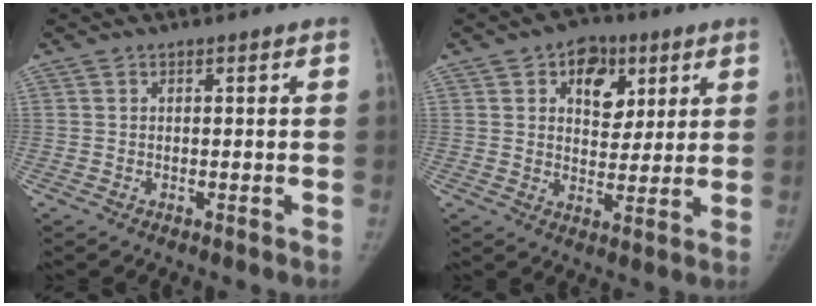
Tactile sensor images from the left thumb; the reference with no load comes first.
{"total": 9.7, "force": [4.4, 6.7, 5.5], "torque": [-0.036, -0.015, 0.062]}